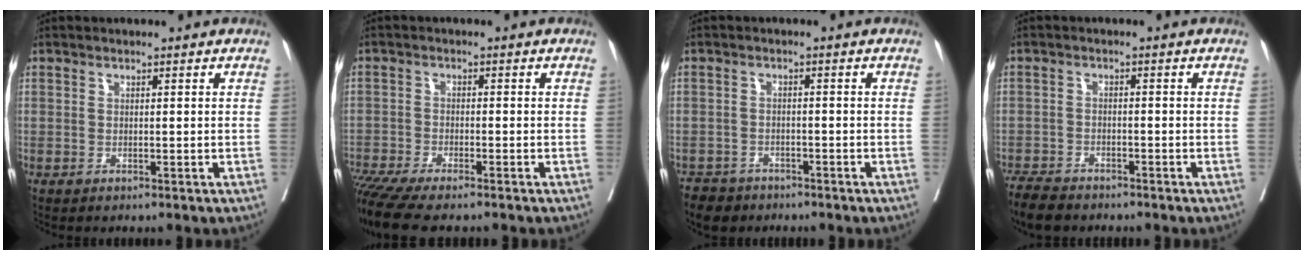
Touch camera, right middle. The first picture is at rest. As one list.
[{"total": 10.7, "force": [-8.9, 1.3, 5.7], "torque": [-0.101, -0.018, -0.148]}, {"total": 4.5, "force": [-3.7, 2.5, 0.5], "torque": [-0.012, 0.000, -0.063]}, {"total": 5.7, "force": [-5.1, 1.6, 1.9], "torque": [-0.036, -0.015, -0.089]}]